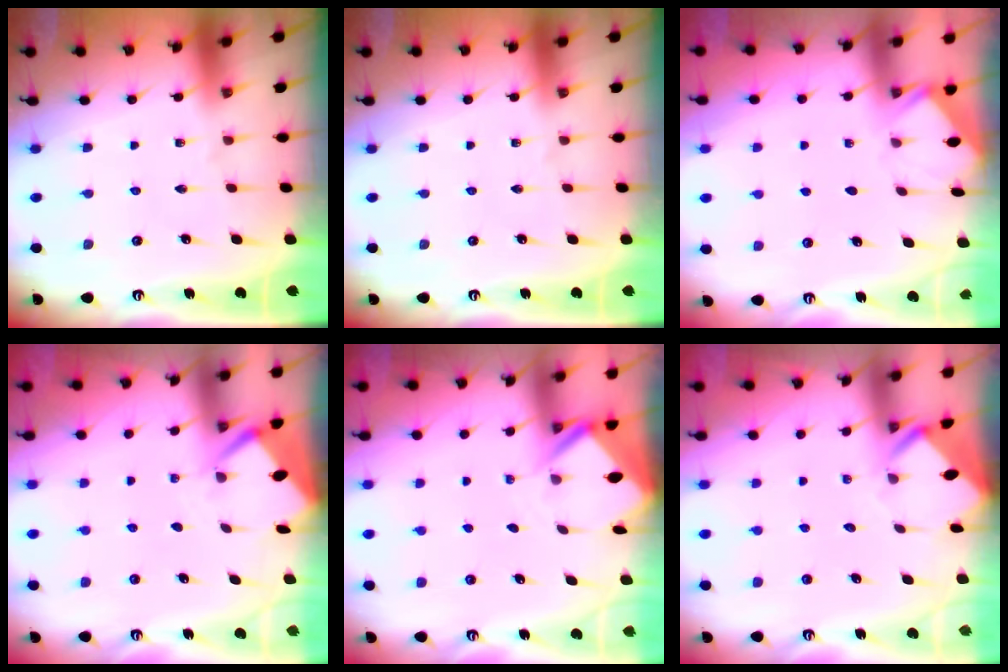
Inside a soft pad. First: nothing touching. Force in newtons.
{"total": 0.0}
{"total": 1.6, "press": 1.6, "slide": 0.1}
{"total": 2.8, "press": 2.8, "slide": 0.3}
{"total": 2.4, "press": 2.4, "slide": 0.1}
{"total": 3.5, "press": 3.5, "slide": 0.2}